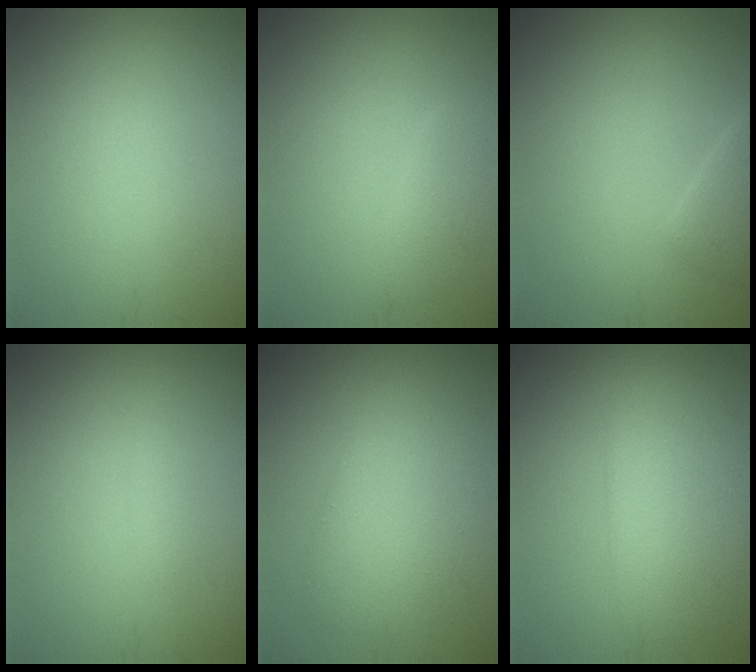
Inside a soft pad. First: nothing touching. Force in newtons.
{"total": 1.5, "press": 1.5, "slide": 0.1}
{"total": 1.6, "press": 1.6, "slide": 0.1}
{"total": 0.7, "press": 0.7, "slide": 0.1}
{"total": 4.1, "press": 4.1, "slide": 0.2}
{"total": 5.0, "press": 5.0, "slide": 0.3}